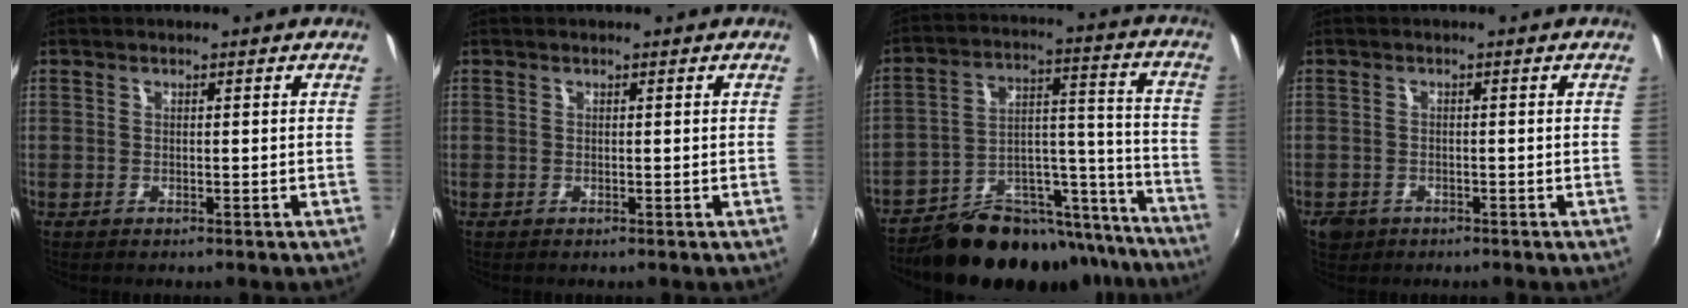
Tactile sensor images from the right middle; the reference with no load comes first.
{"total": 0.0}
{"total": 23.2, "force": [-19.2, 9.3, 9.1], "torque": [-0.126, 0.056, -0.260]}
{"total": 2.9, "force": [-1.7, 2.2, 0.9], "torque": [-0.029, -0.002, -0.027]}